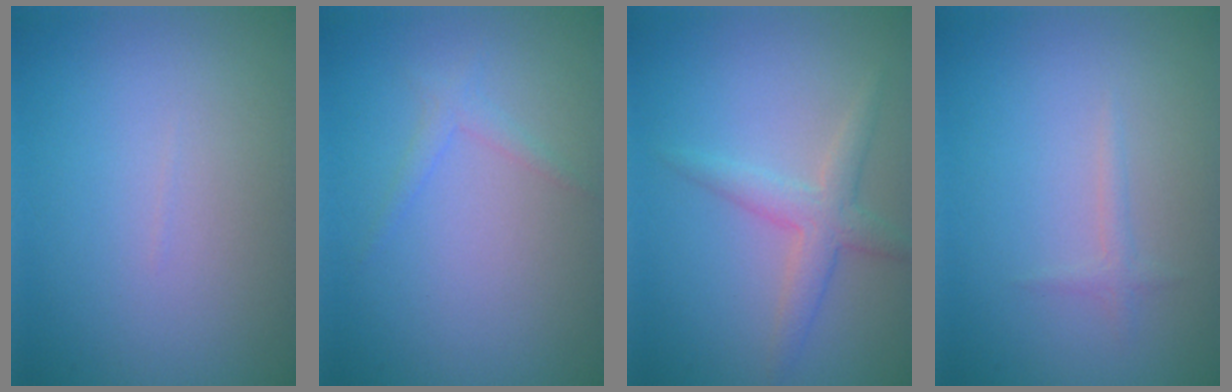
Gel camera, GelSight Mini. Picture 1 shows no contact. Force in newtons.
{"total": 1.1, "press": 1.1, "slide": 0.0}
{"total": 2.8, "press": 2.8, "slide": 0.1}
{"total": 0.8, "press": 0.8, "slide": 0.1}